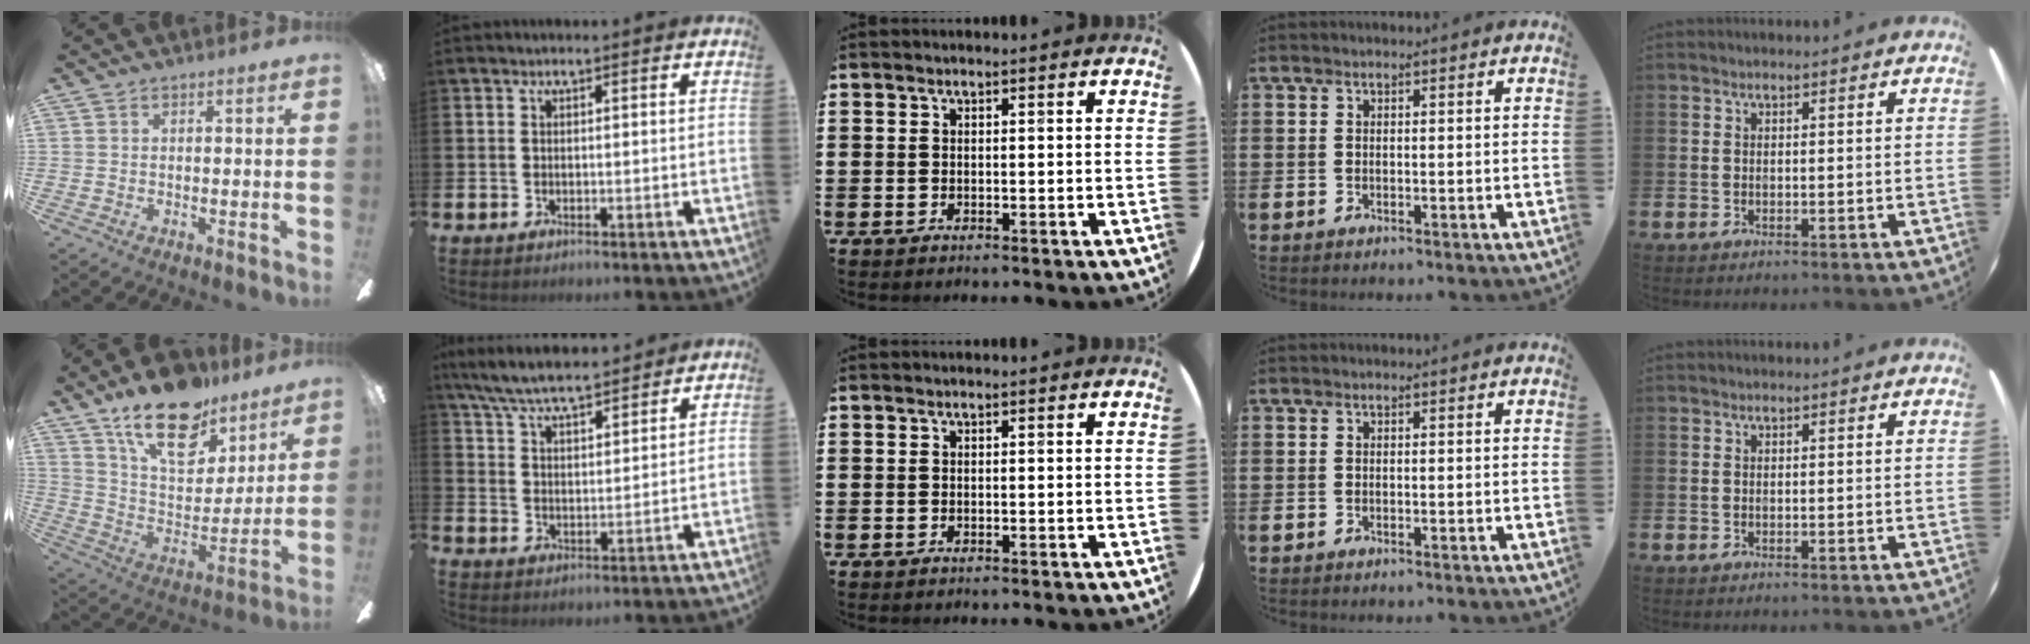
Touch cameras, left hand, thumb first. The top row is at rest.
{"thumb": {"total": 21.2, "force": [14.8, 10.4, 11.1], "torque": [-0.178, -0.089, 0.260]}, "index": {"total": 6.9, "force": [6.6, 0.7, 1.8], "torque": [-0.063, -0.033, 0.120]}}